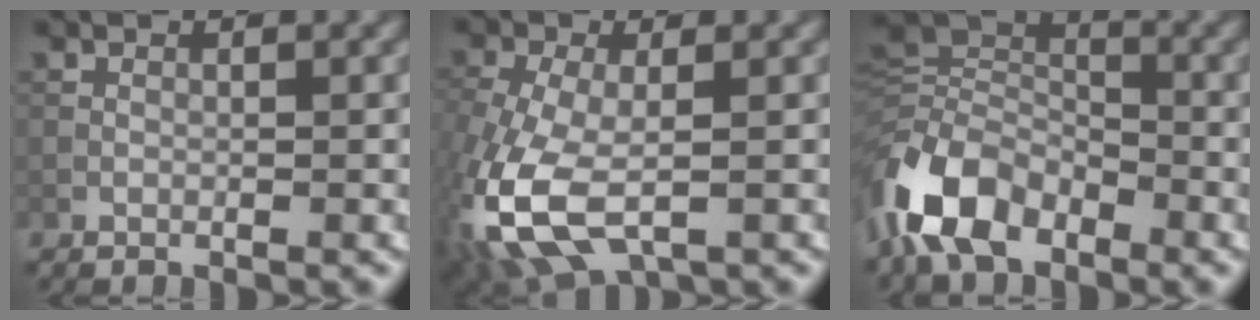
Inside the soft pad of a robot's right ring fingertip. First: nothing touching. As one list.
[{"total": 9.4, "force": [-3.4, 4.9, 7.3], "torque": [-0.187, -0.025, -0.065]}, {"total": 9.1, "force": [-5.0, 5.2, 5.5], "torque": [-0.116, -0.004, -0.115]}]